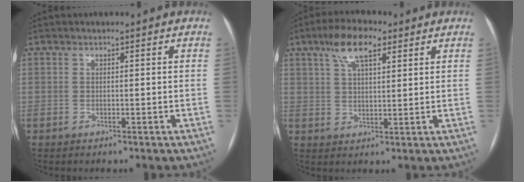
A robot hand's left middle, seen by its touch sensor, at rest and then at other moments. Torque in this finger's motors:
{"motor_torque": [0.83, -0.80, 0.52, 0.16]}